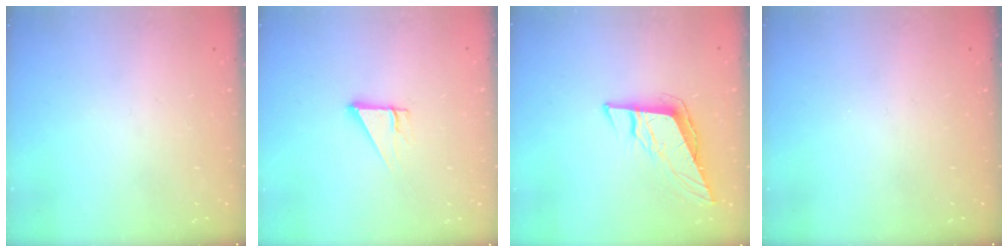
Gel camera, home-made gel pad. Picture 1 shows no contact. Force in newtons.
{"total": 4.2, "press": 4.2, "slide": 0.3}
{"total": 10.2, "press": 10.0, "slide": 1.6}
{"total": 0.0}